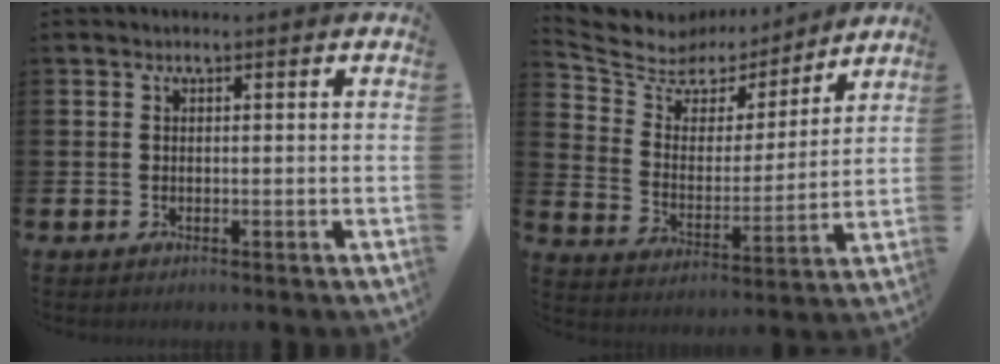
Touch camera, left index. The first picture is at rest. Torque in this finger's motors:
{"motor_torque": [0.90, -1.24, 0.04, 0.00]}